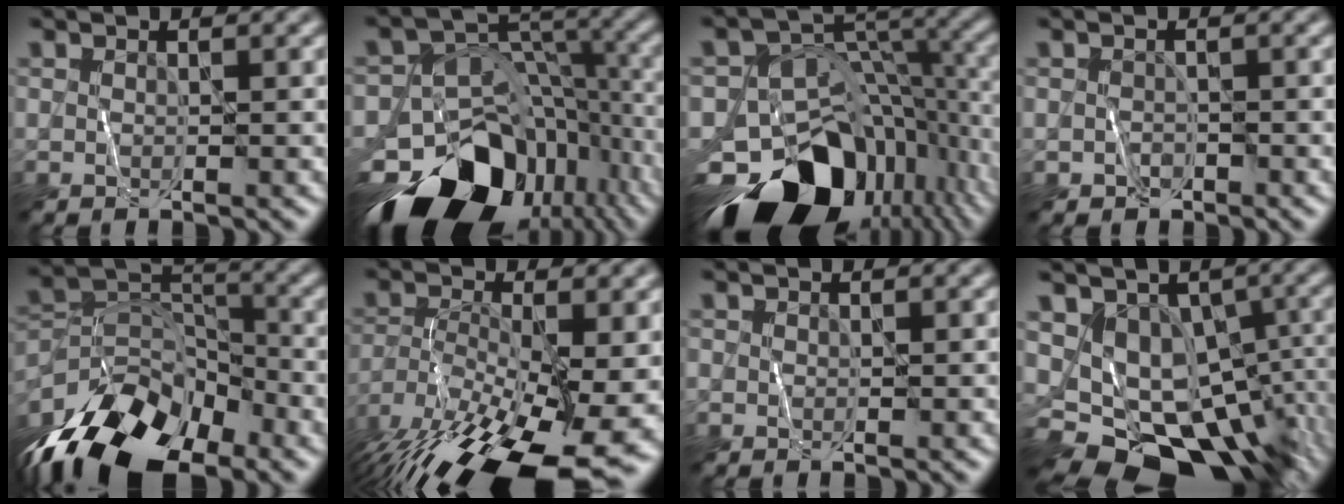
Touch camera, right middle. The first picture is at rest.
{"total": 17.6, "force": [-10.4, 11.7, 8.1], "torque": [-0.156, -0.031, -0.151]}
{"total": 16.5, "force": [-9.1, 10.7, 8.8], "torque": [-0.161, -0.028, -0.141]}
{"total": 1.3, "force": [-0.9, 1.0, 0.3], "torque": [-0.001, -0.005, -0.017]}
{"total": 12.8, "force": [-9.1, 6.0, 6.6], "torque": [-0.131, -0.001, -0.168]}
{"total": 16.6, "force": [-10.6, 5.2, 11.7], "torque": [-0.226, -0.039, -0.166]}
{"total": 0.7, "force": [-0.1, 0.7, 0.2], "torque": [-0.004, -0.003, -0.002]}
{"total": 14.3, "force": [-5.8, 9.7, 8.7], "torque": [-0.124, -0.007, -0.057]}